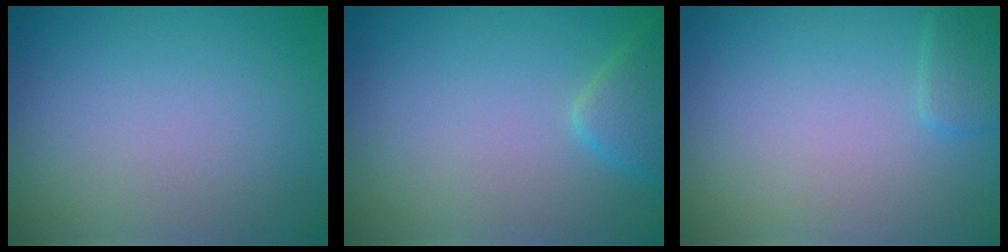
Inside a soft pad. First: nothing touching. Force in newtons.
{"total": 2.4, "press": 2.4, "slide": 0.1}
{"total": 1.2, "press": 1.2, "slide": 0.1}